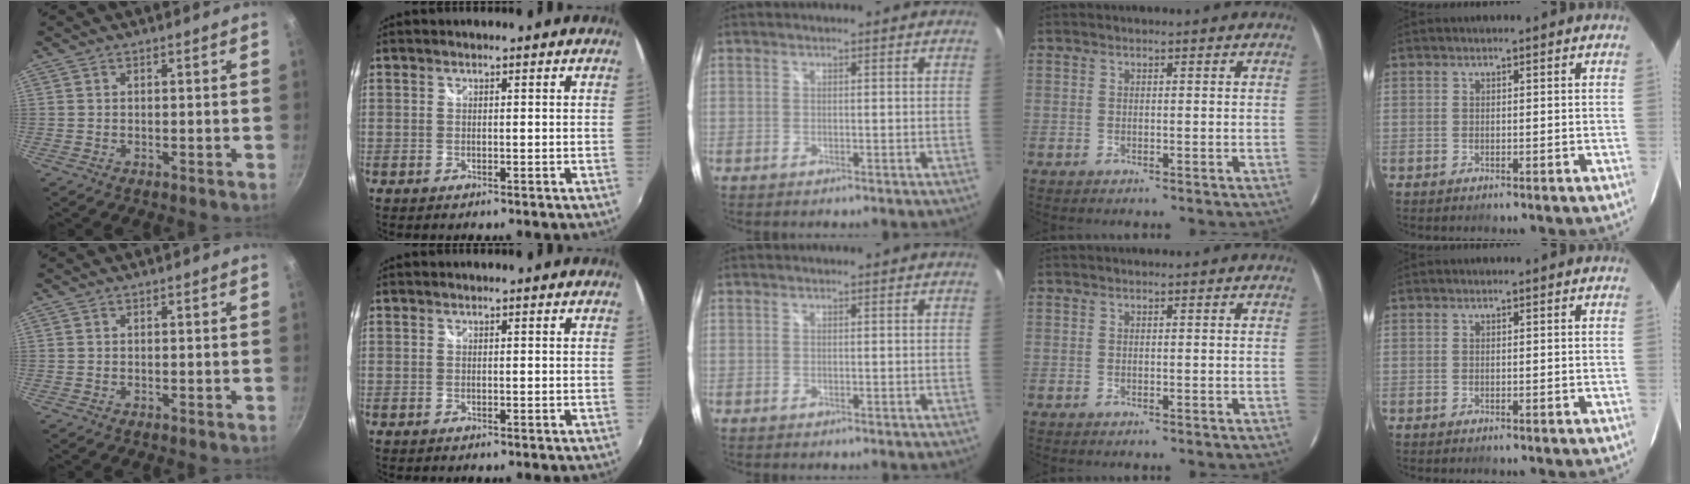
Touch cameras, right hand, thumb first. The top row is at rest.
{}